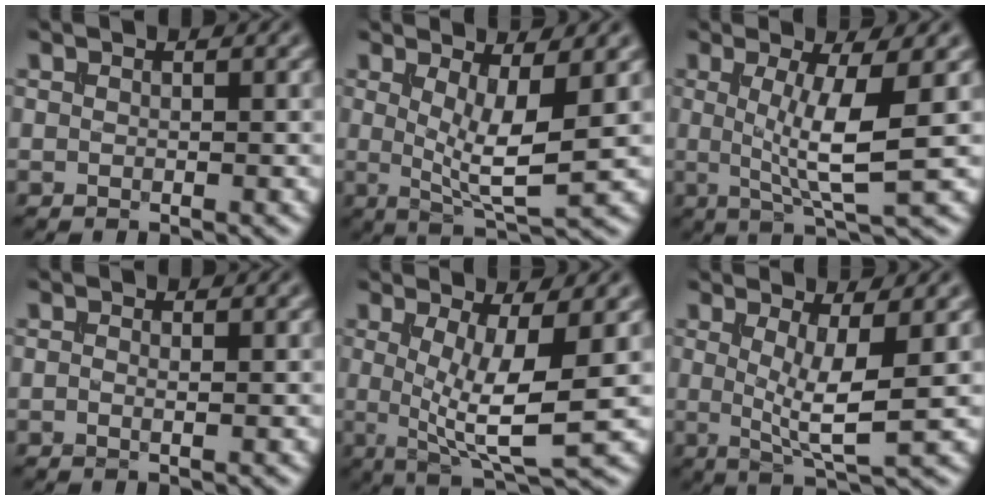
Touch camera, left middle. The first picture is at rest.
{"total": 5.3, "force": [0.7, 1.4, 5.0], "torque": [-0.083, -0.015, 0.015]}
{"total": 5.7, "force": [0.4, 1.1, 5.6], "torque": [-0.095, -0.008, 0.008]}
{"total": 0.7, "force": [0.0, 0.2, 0.7], "torque": [-0.013, -0.004, -0.002]}
{"total": 6.8, "force": [0.0, 1.7, 6.6], "torque": [-0.110, -0.013, 0.003]}
{"total": 4.8, "force": [0.4, 1.0, 4.7], "torque": [-0.080, -0.013, 0.008]}